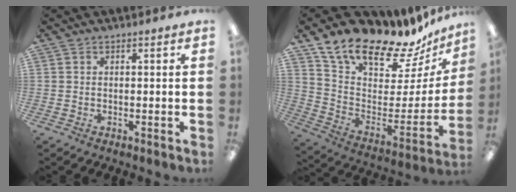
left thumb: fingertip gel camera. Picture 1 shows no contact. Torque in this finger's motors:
{"motor_torque": [1.06, 1.03, 1.38, -1.39, 0.14]}